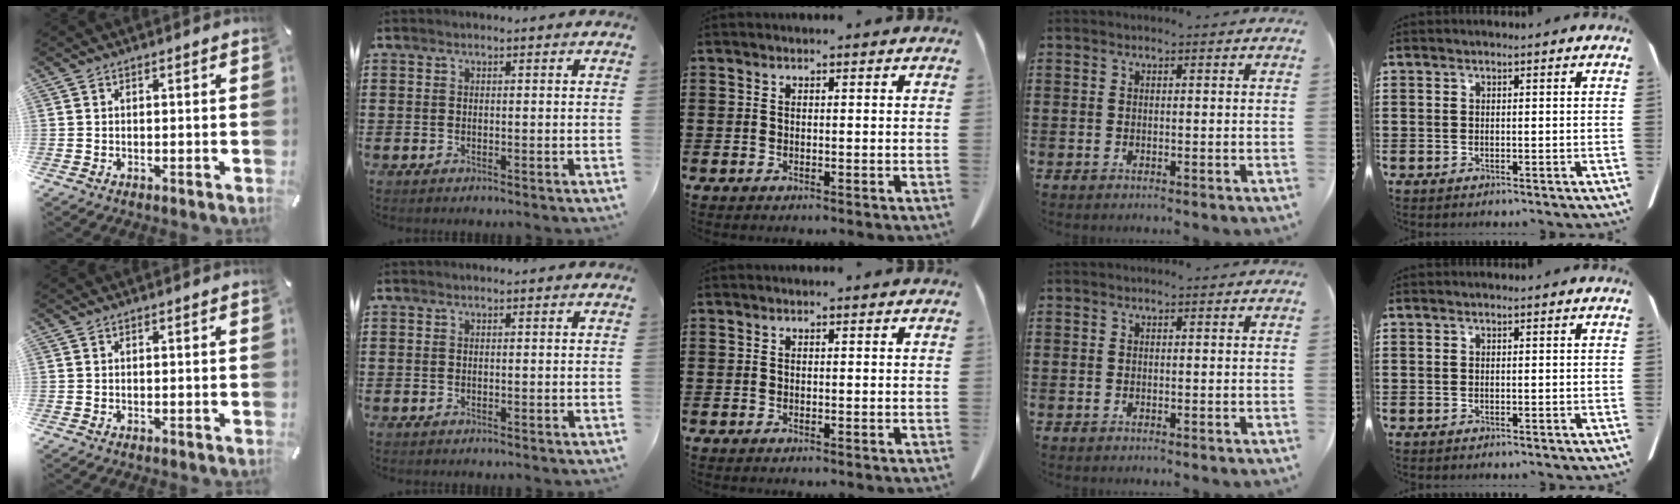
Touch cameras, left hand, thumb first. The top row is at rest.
{}